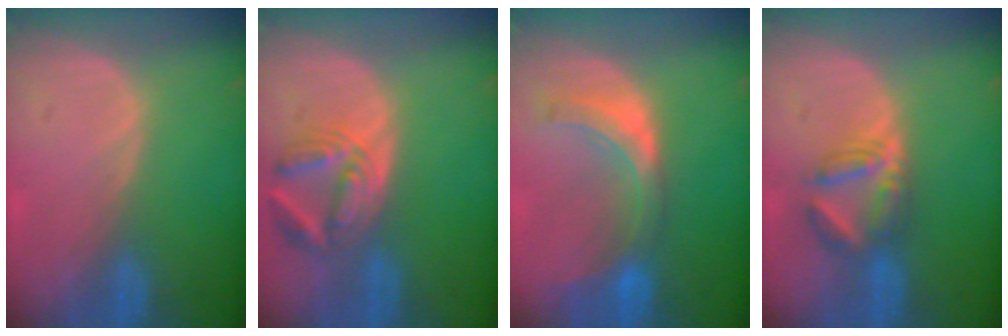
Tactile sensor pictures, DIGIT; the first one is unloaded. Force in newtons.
{"total": 6.4, "press": 6.4, "slide": 0.9}
{"total": 7.5, "press": 6.8, "slide": 3.0}
{"total": 5.8, "press": 5.6, "slide": 1.2}